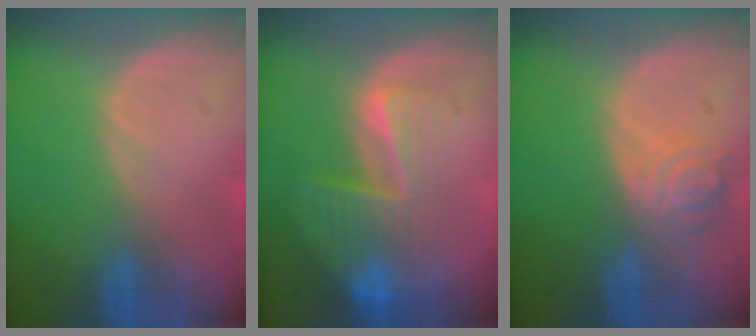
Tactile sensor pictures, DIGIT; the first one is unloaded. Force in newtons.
{"total": 8.2, "press": 7.1, "slide": 4.3}
{"total": 4.5, "press": 4.2, "slide": 1.7}